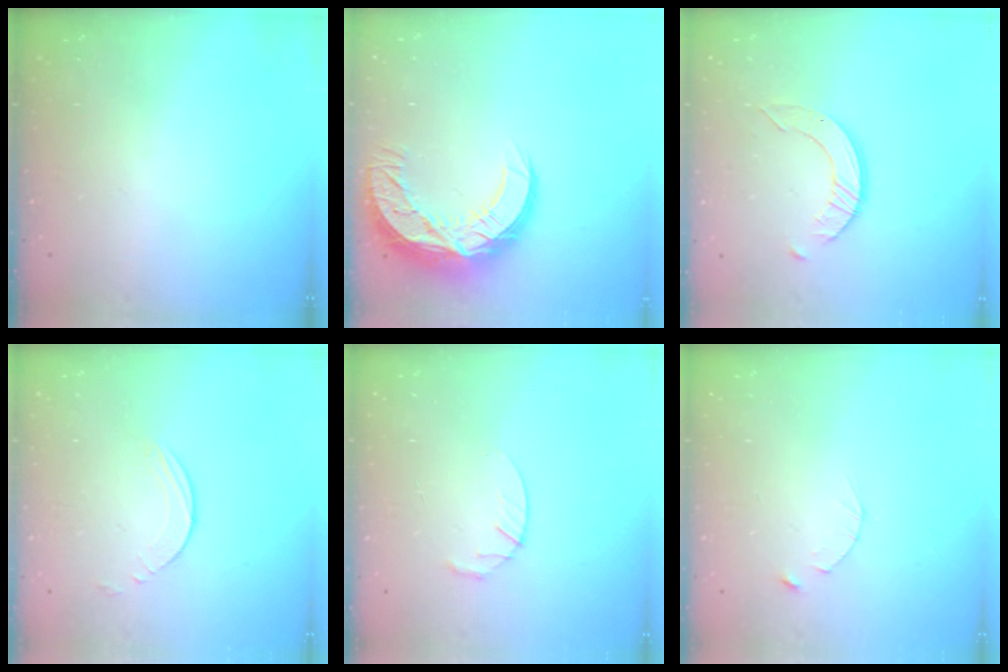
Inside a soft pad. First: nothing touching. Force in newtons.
{"total": 16.0, "press": 16.0, "slide": 1.3}
{"total": 5.0, "press": 5.0, "slide": 0.4}
{"total": 4.8, "press": 4.8, "slide": 0.5}
{"total": 3.0, "press": 2.9, "slide": 0.5}
{"total": 2.5, "press": 2.4, "slide": 0.3}